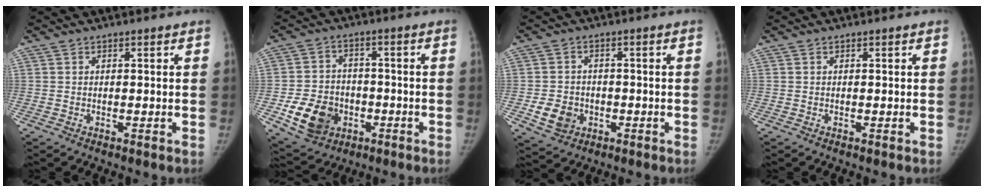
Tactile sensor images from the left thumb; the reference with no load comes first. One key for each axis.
{"total": 11.6, "fx": -3.9, "fy": 9.3, "fz": 5.8, "tx": -0.077, "ty": 0.013, "tz": -0.056}
{"total": 6.3, "fx": -1.8, "fy": 5.4, "fz": 2.8, "tx": -0.034, "ty": 0.008, "tz": -0.024}
{"total": 0.0}